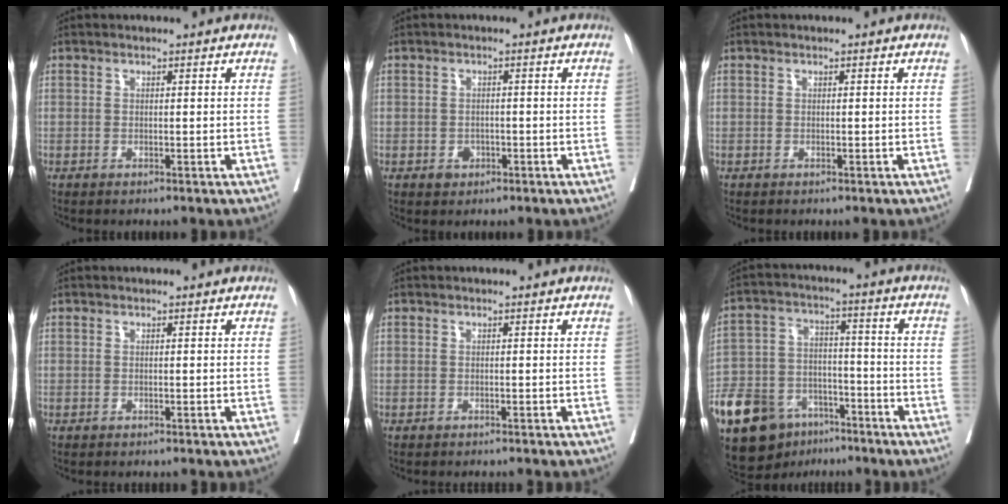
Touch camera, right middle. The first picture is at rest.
{"total": 2.0, "force": [-0.9, 1.6, 0.8], "torque": [-0.008, 0.004, -0.009]}
{"total": 0.0}
{"total": 2.4, "force": [-2.3, 0.4, 0.7], "torque": [-0.010, -0.002, -0.030]}
{"total": 3.7, "force": [-3.6, 0.1, 1.0], "torque": [-0.008, -0.009, -0.045]}
{"total": 23.3, "force": [-15.2, 13.2, 11.8], "torque": [-0.322, -0.004, -0.260]}